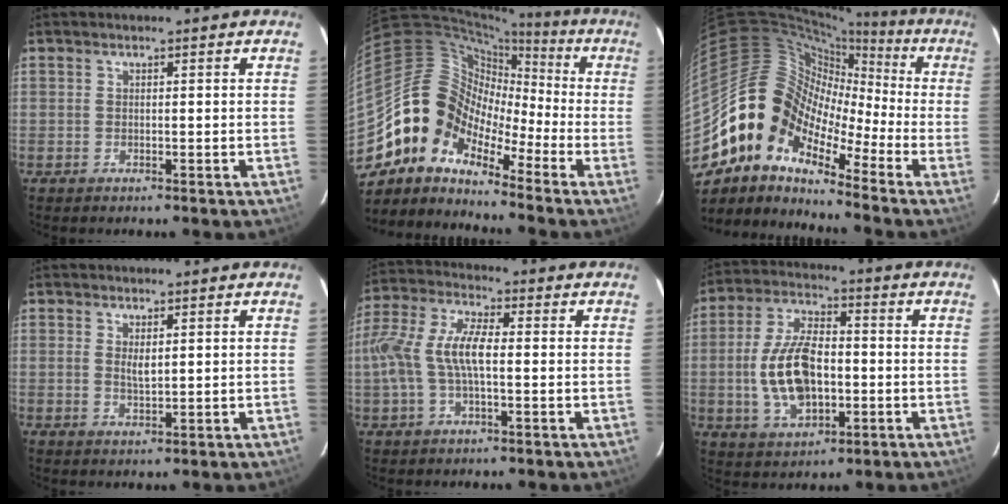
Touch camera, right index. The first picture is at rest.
{"total": 11.0, "force": [-6.9, 7.8, 3.8], "torque": [-0.067, 0.032, -0.162]}
{"total": 12.8, "force": [-6.0, 9.0, 6.9], "torque": [-0.104, 0.013, -0.141]}
{"total": 2.5, "force": [0.7, 1.0, 2.2], "torque": [-0.039, -0.003, 0.013]}
{"total": 11.5, "force": [-0.6, 4.6, 10.5], "torque": [-0.225, 0.012, -0.014]}
{"total": 14.1, "force": [-1.9, 7.6, 11.7], "torque": [-0.235, 0.007, -0.026]}